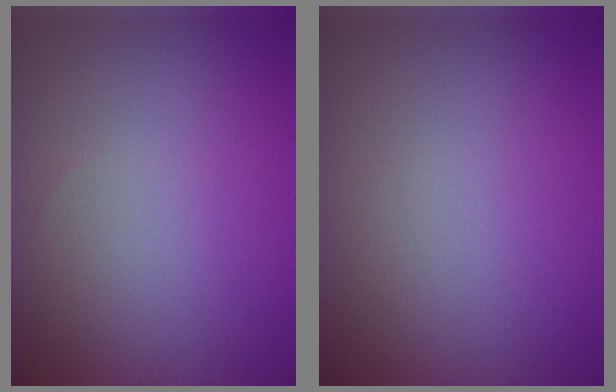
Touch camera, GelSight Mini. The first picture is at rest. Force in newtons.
{"total": 0.0}